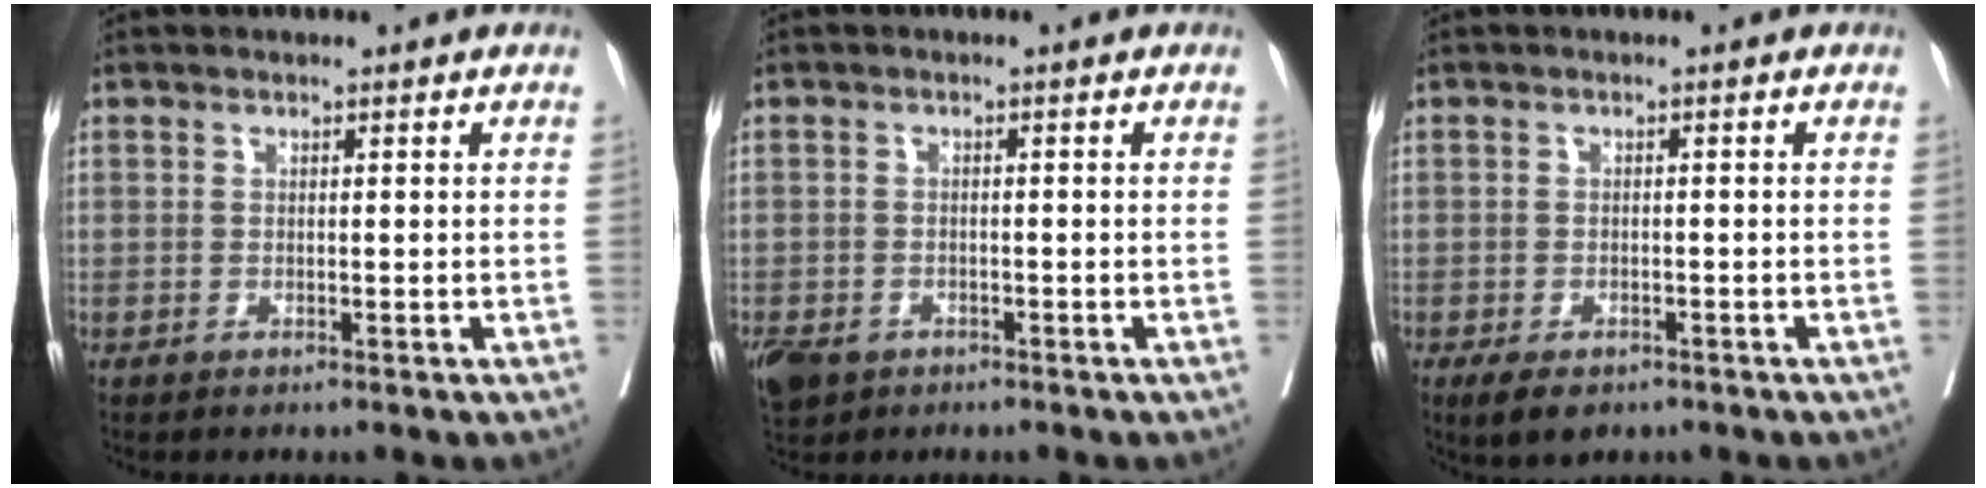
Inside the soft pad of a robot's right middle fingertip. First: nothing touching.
{"total": 7.2, "force": [-4.1, 5.2, 2.9], "torque": [-0.076, -0.007, -0.063]}
{"total": 4.8, "force": [-3.4, 2.4, 2.5], "torque": [-0.036, -0.005, -0.049]}